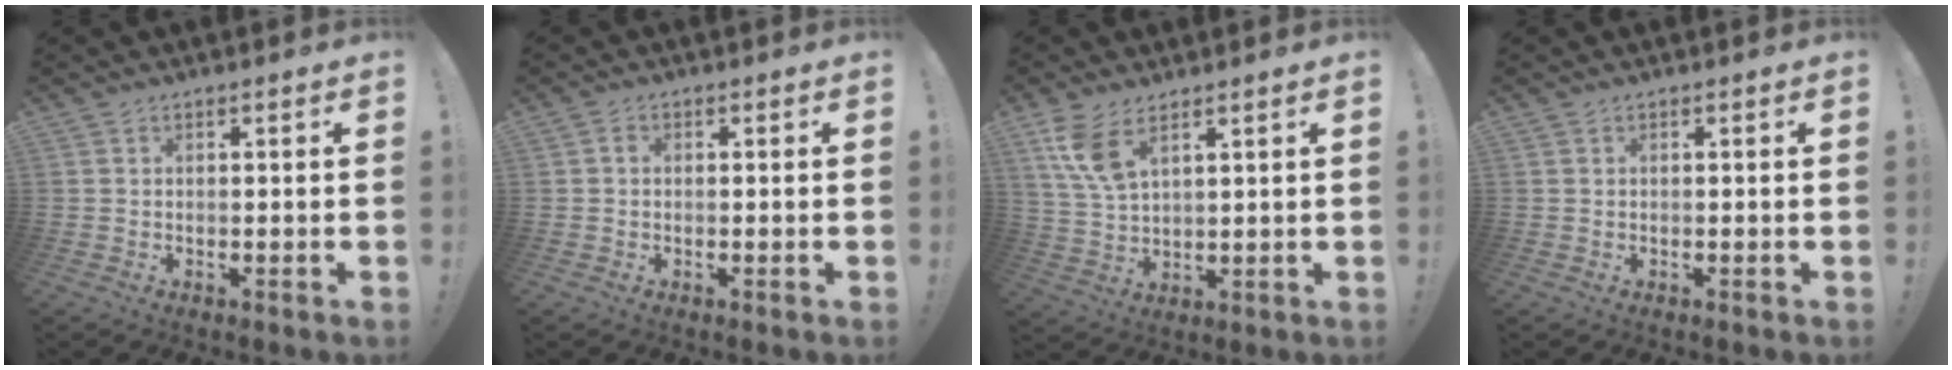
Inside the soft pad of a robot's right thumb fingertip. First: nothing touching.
{"total": 1.6, "force": [-0.3, 1.3, 0.8], "torque": [-0.015, 0.006, -0.007]}
{"total": 8.8, "force": [5.3, 3.8, 5.9], "torque": [-0.120, -0.023, 0.098]}
{"total": 0.0}